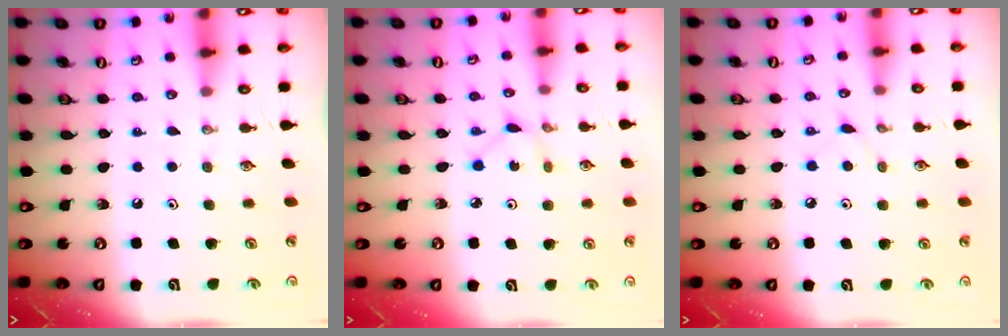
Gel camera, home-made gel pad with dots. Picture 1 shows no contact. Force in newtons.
{"total": 2.0, "press": 2.0, "slide": 0.2}
{"total": 4.5, "press": 4.5, "slide": 0.5}